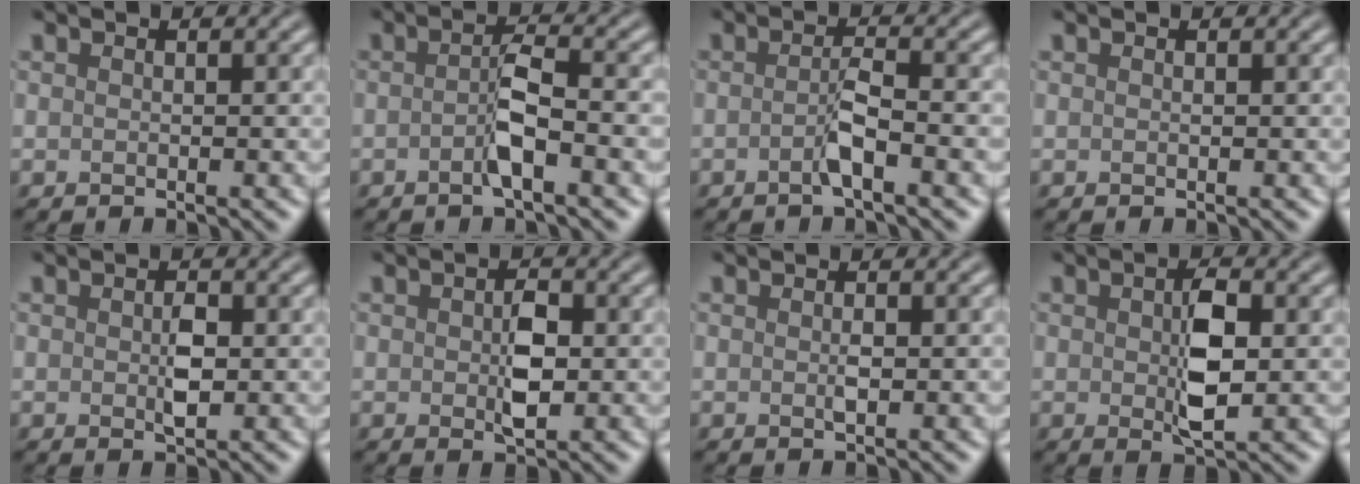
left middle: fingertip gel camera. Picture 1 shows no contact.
{"total": 3.0, "force": [-0.8, 0.4, 2.8], "torque": [-0.053, 0.006, -0.023]}
{"total": 2.2, "force": [-0.8, 0.2, 2.1], "torque": [-0.041, 0.005, -0.021]}
{"total": 0.0}
{"total": 1.8, "force": [0.1, 1.0, 1.5], "torque": [-0.030, -0.003, 0.001]}
{"total": 2.8, "force": [0.0, 1.5, 2.4], "torque": [-0.045, -0.005, -0.001]}
{"total": 0.8, "force": [0.1, 0.2, 0.8], "torque": [-0.016, -0.002, 0.000]}
{"total": 4.0, "force": [0.1, 1.8, 3.5], "torque": [-0.068, -0.002, 0.004]}